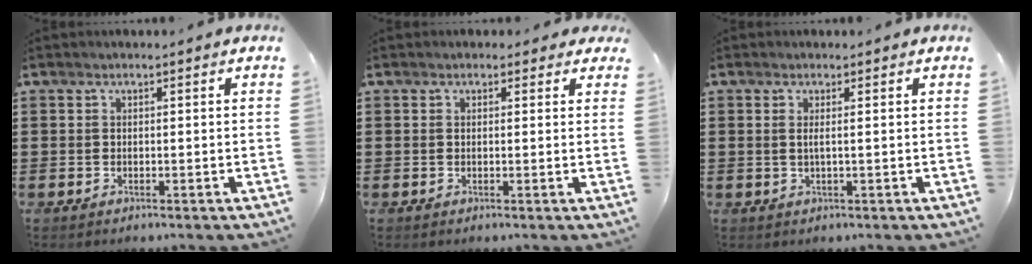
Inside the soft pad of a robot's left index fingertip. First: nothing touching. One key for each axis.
{"total": 1.3, "fx": 0.6, "fy": 1.1, "fz": 0.3, "tx": -0.003, "ty": 0.006, "tz": 0.009}
{"total": 1.2, "fx": 0.1, "fy": -0.2, "fz": 1.1, "tx": -0.023, "ty": -0.004, "tz": -0.001}